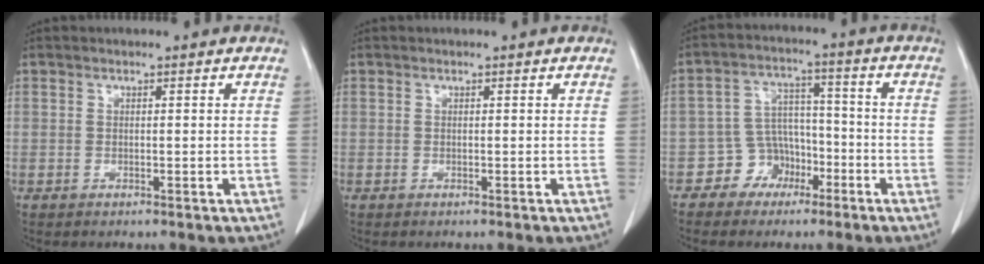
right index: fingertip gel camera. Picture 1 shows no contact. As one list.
[{"total": 0.0}, {"total": 6.4, "force": [-3.6, 5.1, 1.4], "torque": [-0.022, 0.023, -0.056]}]